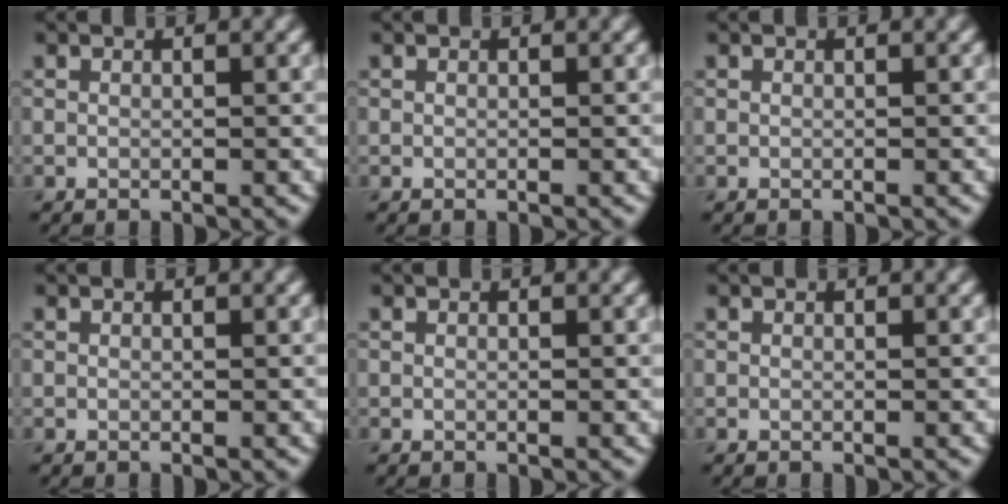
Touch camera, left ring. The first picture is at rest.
{"total": 0.0}
{"total": 0.0}
{"total": 0.0}
{"total": 0.0}
{"total": 0.0}